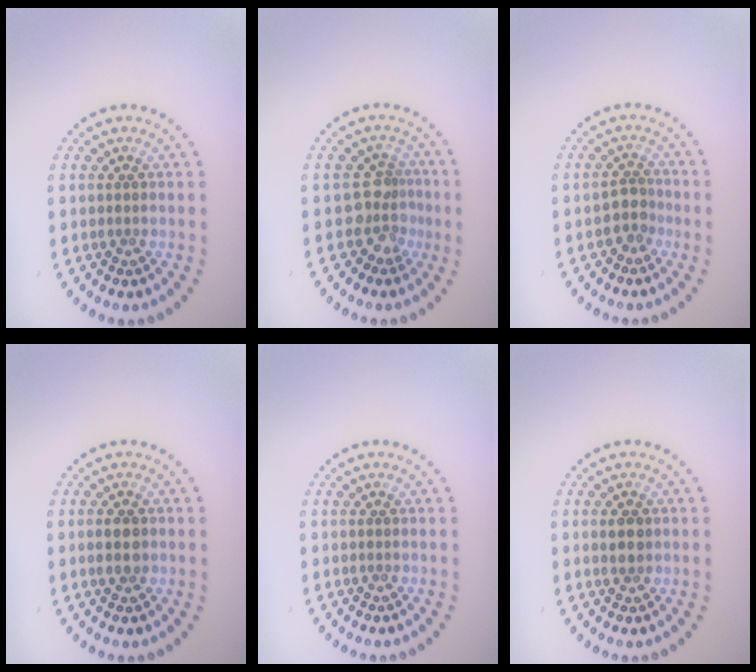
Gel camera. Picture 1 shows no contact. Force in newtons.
{"total": 2.6, "press": 1.9, "slide": 1.8}
{"total": 1.9, "press": 1.5, "slide": 1.2}
{"total": 2.4, "press": 2.4, "slide": 0.0}
{"total": 0.0}
{"total": 1.7, "press": 1.7, "slide": 0.5}